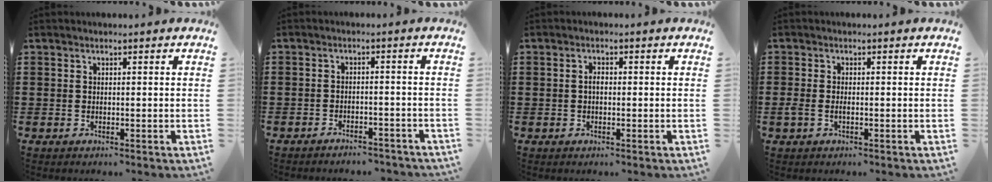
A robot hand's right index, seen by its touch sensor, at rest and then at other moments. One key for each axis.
{"total": 2.5, "fx": -2.4, "fy": 0.4, "fz": -0.2, "tx": -0.005, "ty": 0.003, "tz": -0.052}
{"total": 1.3, "fx": -0.1, "fy": 0.6, "fz": 1.2, "tx": -0.024, "ty": 0.000, "tz": -0.003}
{"total": 1.5, "fx": -0.5, "fy": 0.6, "fz": 1.3, "tx": -0.039, "ty": -0.008, "tz": -0.014}